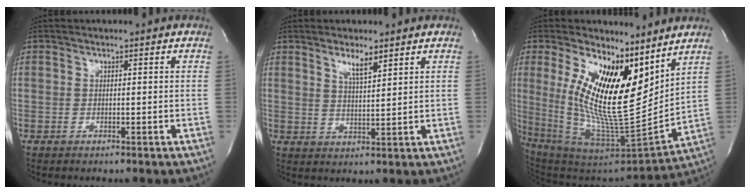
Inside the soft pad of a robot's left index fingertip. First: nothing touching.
{"total": 3.7, "force": [2.5, 0.4, 2.7], "torque": [-0.052, -0.005, 0.048]}
{"total": 18.8, "force": [8.3, 5.0, 16.1], "torque": [-0.307, -0.019, 0.157]}